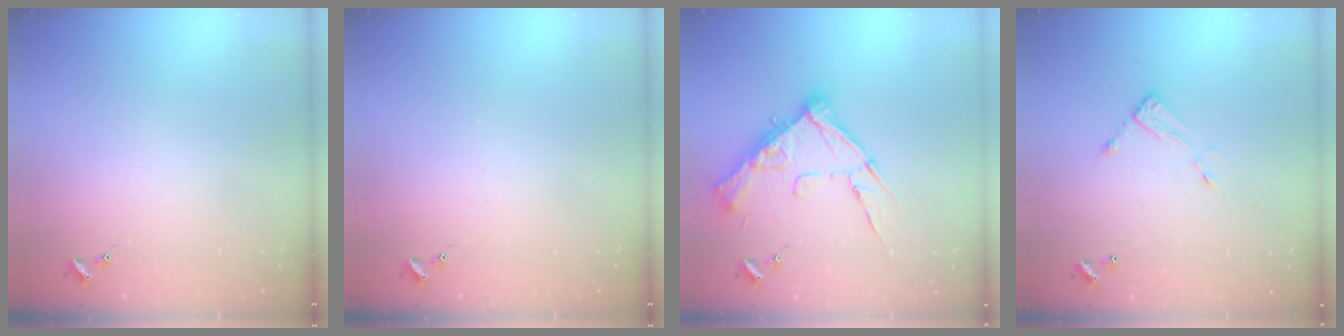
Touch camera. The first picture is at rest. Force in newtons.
{"total": 0.0}
{"total": 15.4, "press": 15.4, "slide": 0.4}
{"total": 7.3, "press": 7.3, "slide": 0.3}